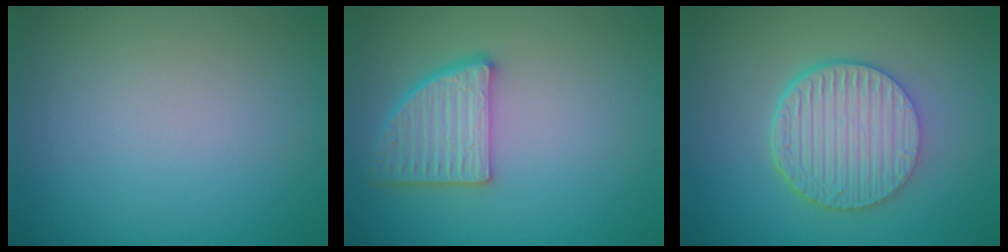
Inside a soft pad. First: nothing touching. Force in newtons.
{"total": 4.2, "press": 3.9, "slide": 1.6}
{"total": 6.4, "press": 4.6, "slide": 4.5}